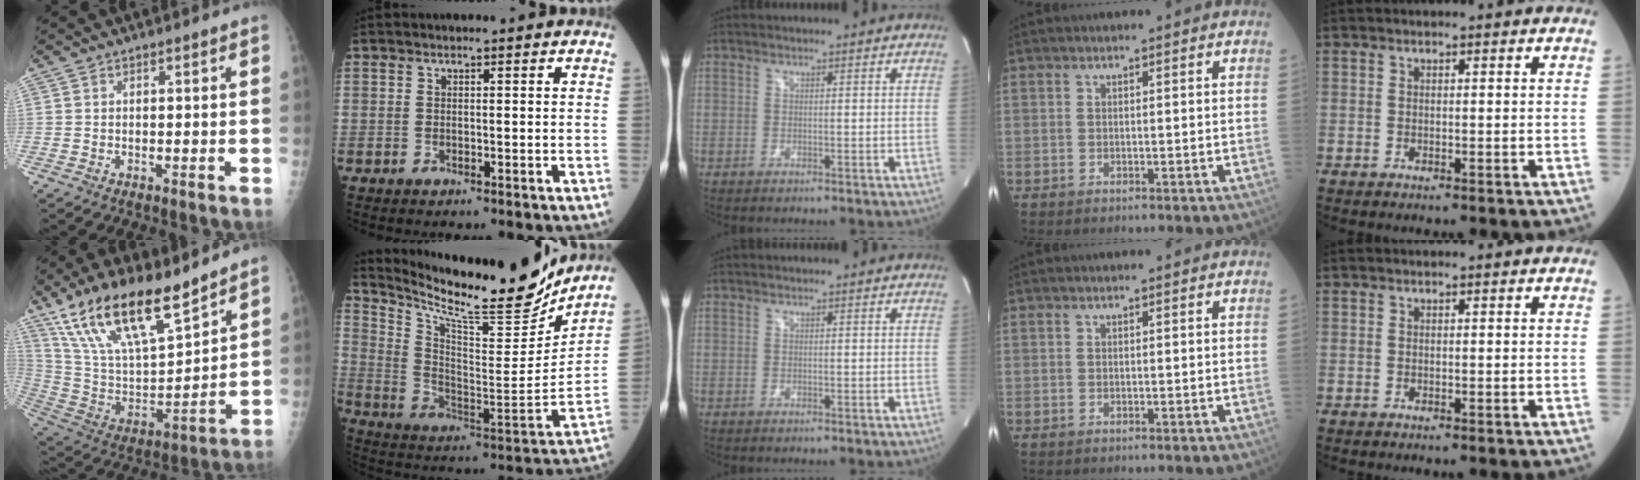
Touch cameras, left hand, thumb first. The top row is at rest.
{"thumb": {"total": 22.1, "force": [15.4, 7.1, 14.2], "torque": [-0.238, -0.058, 0.291]}, "index": {"total": 22.6, "force": [20.2, 2.1, 10.0], "torque": [-0.181, -0.058, 0.309]}}